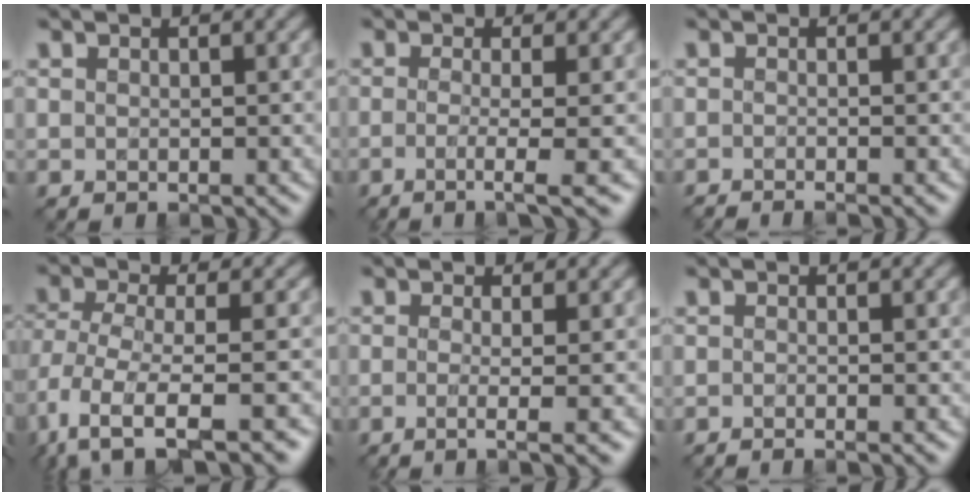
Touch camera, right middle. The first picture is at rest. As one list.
[{"total": 4.0, "force": [-1.0, 1.0, 3.8], "torque": [-0.057, -0.009, -0.023]}, {"total": 1.8, "force": [-1.2, 0.4, 1.2], "torque": [-0.006, -0.007, -0.028]}, {"total": 6.9, "force": [-4.1, 2.4, 5.0], "torque": [-0.109, -0.016, -0.077]}, {"total": 3.5, "force": [-0.5, 1.2, 3.3], "torque": [-0.037, -0.003, -0.021]}, {"total": 1.5, "force": [-0.9, 0.4, 1.1], "torque": [-0.005, -0.007, -0.024]}]